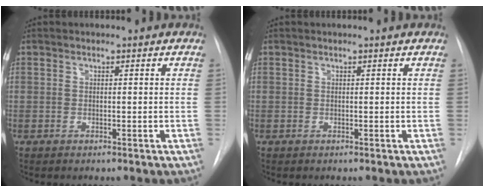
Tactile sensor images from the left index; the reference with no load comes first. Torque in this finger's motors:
{"motor_torque": [-0.16, 0.10, -0.01, -0.01]}